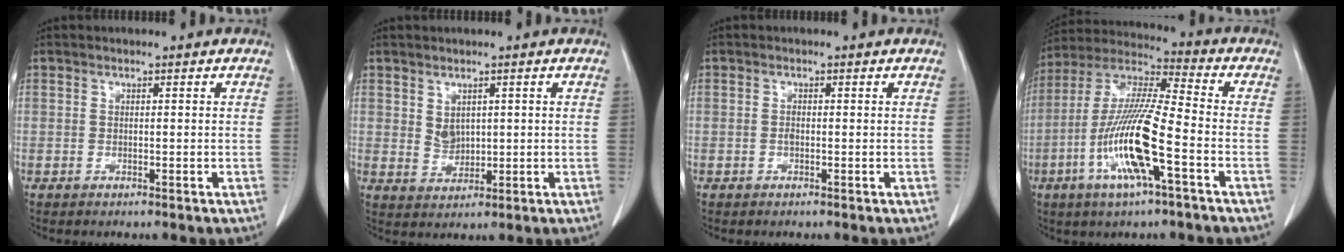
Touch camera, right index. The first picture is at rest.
{"total": 3.1, "force": [0.9, 2.2, 1.9], "torque": [-0.038, 0.000, 0.026]}
{"total": 0.7, "force": [-0.2, 0.4, 0.6], "torque": [-0.015, 0.000, -0.003]}
{"total": 15.5, "force": [-5.0, 1.3, 14.6], "torque": [-0.298, -0.008, -0.100]}